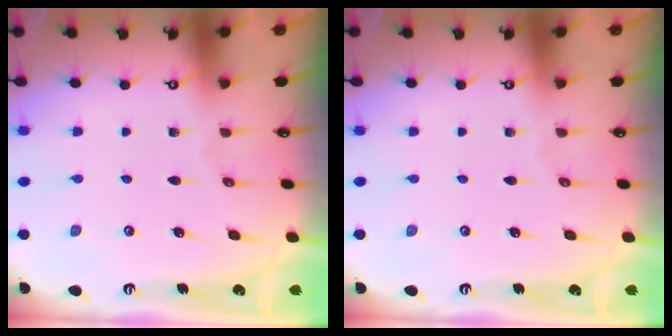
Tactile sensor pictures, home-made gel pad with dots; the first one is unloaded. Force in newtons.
{"total": 0.0}